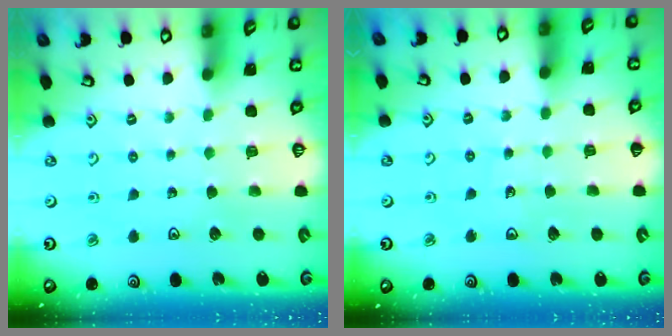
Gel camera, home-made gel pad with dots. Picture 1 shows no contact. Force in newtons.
{"total": 2.5, "press": 2.5, "slide": 0.2}